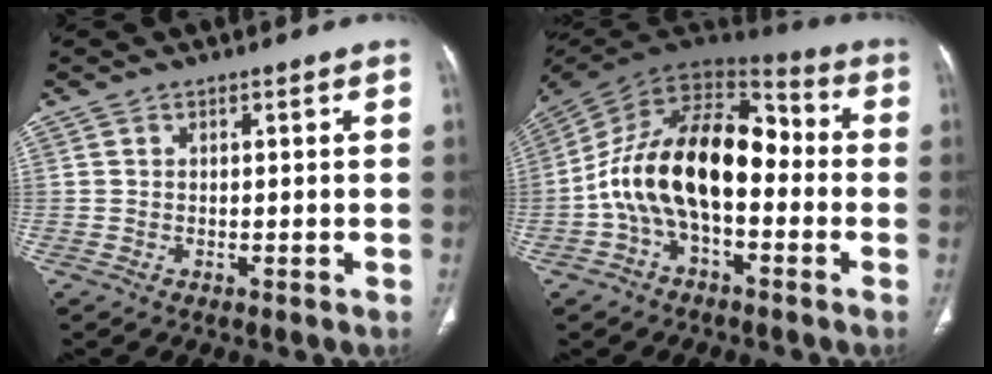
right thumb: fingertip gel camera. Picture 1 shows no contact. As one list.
[{"total": 19.4, "force": [-2.7, 10.9, 15.9], "torque": [-0.262, 0.060, -0.055]}]